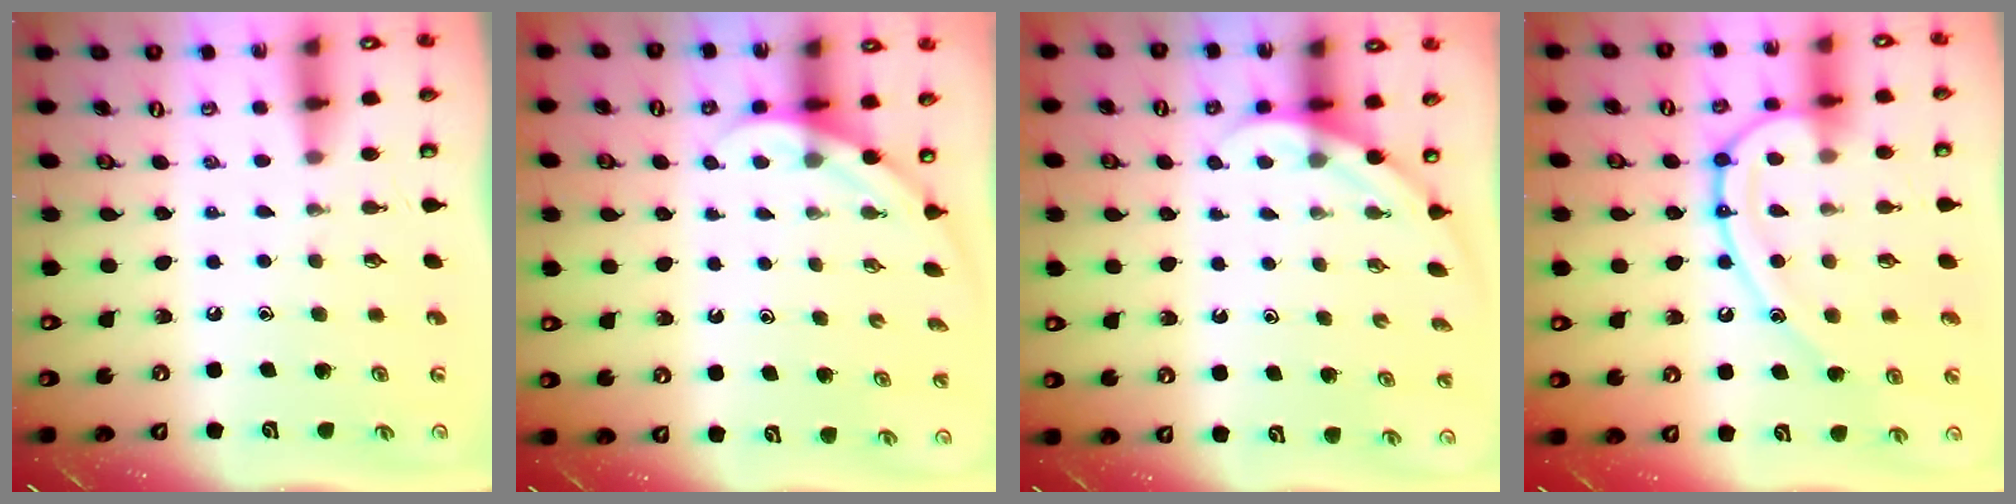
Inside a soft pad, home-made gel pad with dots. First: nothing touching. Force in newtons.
{"total": 3.4, "press": 3.4, "slide": 0.1}
{"total": 3.4, "press": 3.4, "slide": 0.1}
{"total": 14.9, "press": 14.8, "slide": 1.5}